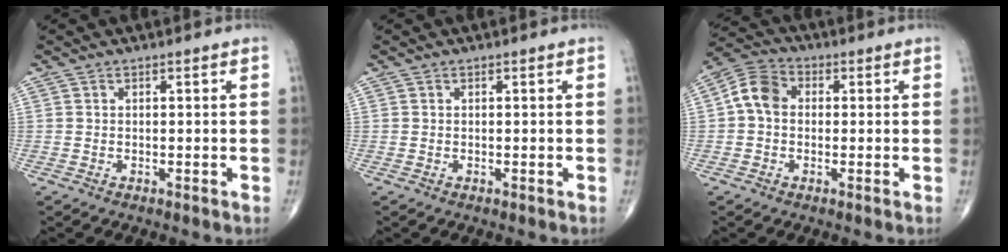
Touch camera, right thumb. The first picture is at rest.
{"total": 0.0}
{"total": 6.8, "force": [0.2, 5.2, 4.3], "torque": [-0.073, 0.023, -0.007]}